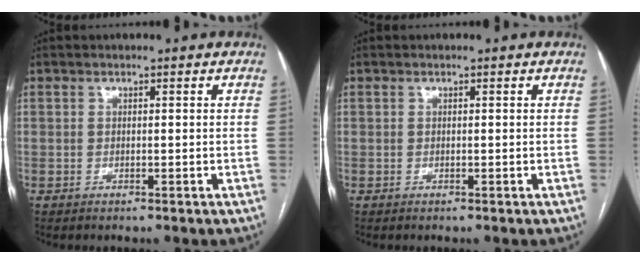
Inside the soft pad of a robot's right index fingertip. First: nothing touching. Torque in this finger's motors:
{"motor_torque": [0.00, 0.00, 0.00, 0.00]}